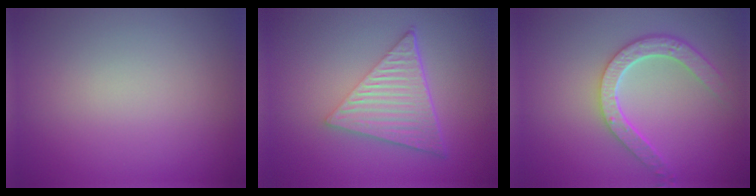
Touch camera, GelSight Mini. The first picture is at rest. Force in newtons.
{"total": 6.8, "press": 4.5, "slide": 5.0}
{"total": 4.5, "press": 3.6, "slide": 2.7}